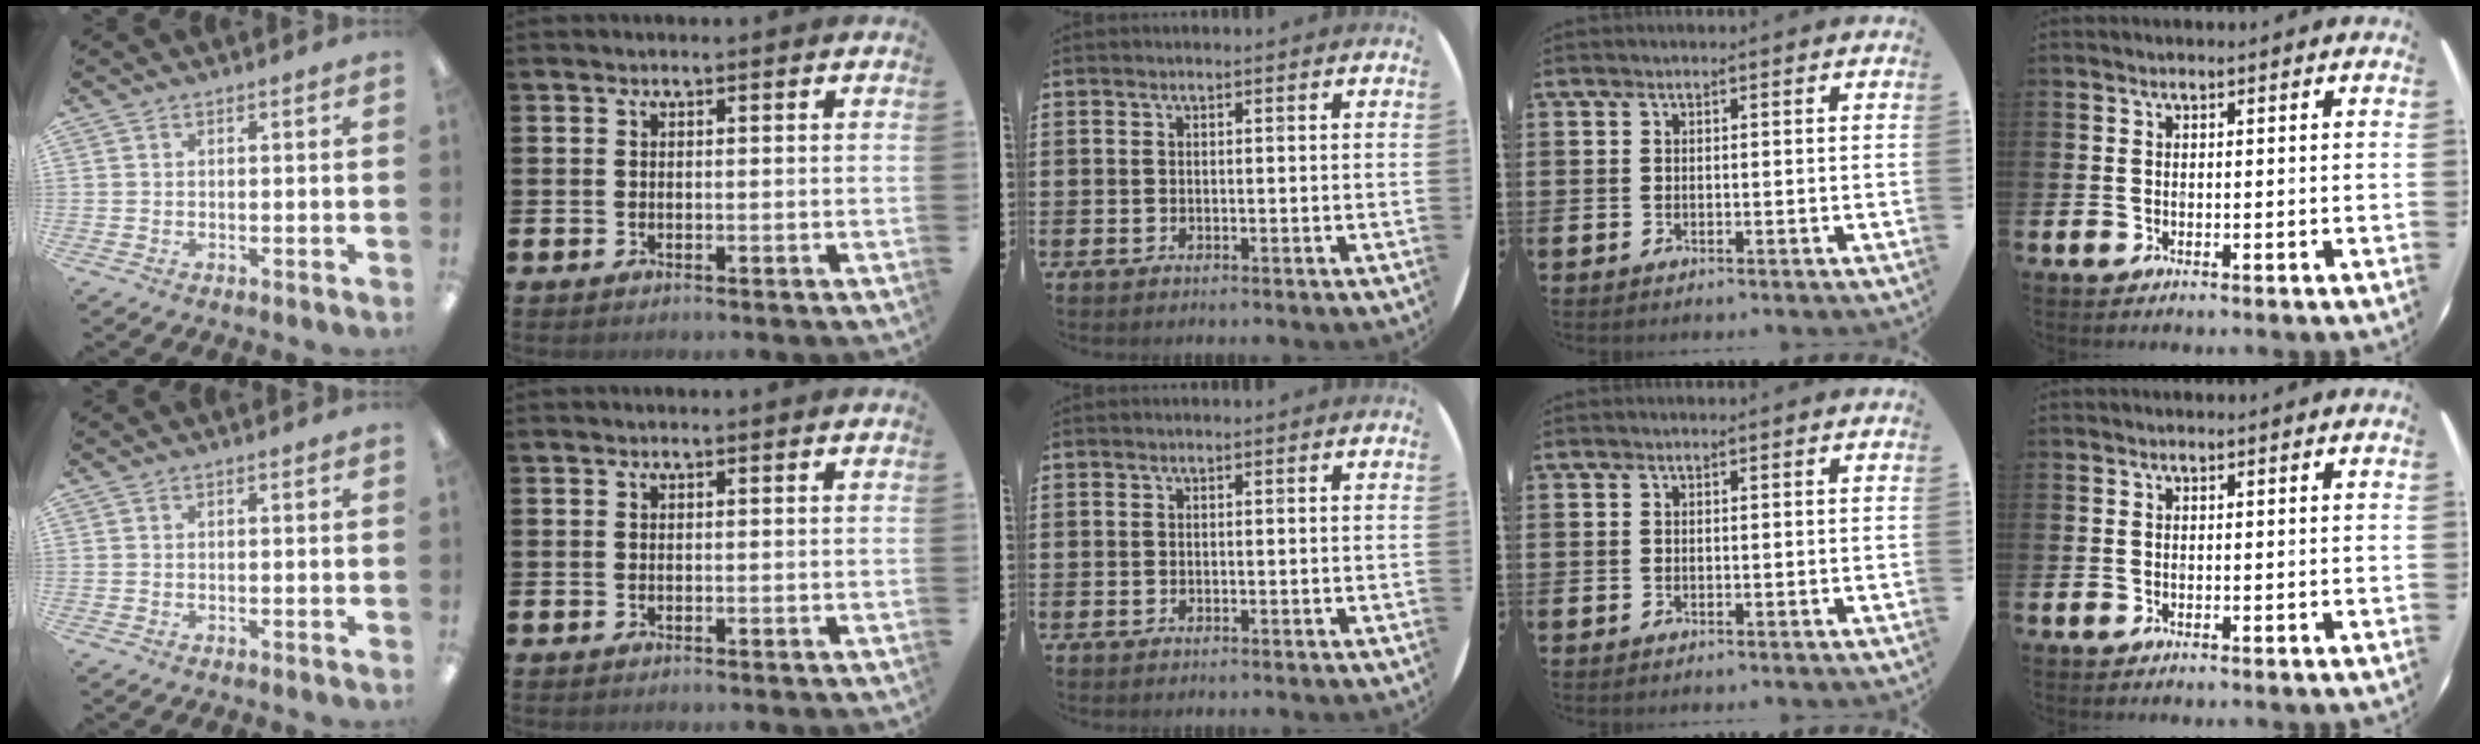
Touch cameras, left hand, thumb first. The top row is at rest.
{}